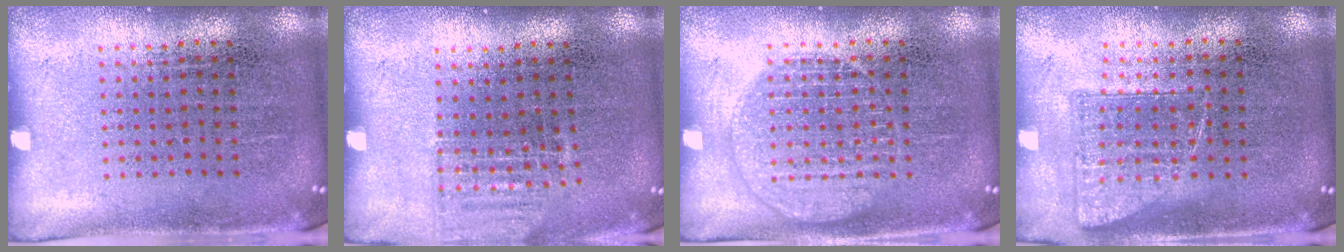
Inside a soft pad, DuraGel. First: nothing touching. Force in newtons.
{"total": 0.9, "press": 0.9, "slide": 0.1}
{"total": 2.4, "press": 2.4, "slide": 0.3}
{"total": 0.9, "press": 0.8, "slide": 0.3}